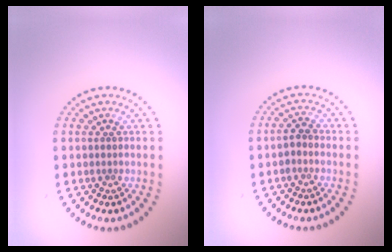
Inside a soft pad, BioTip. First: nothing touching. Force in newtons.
{"total": 1.1, "press": 1.0, "slide": 0.5}